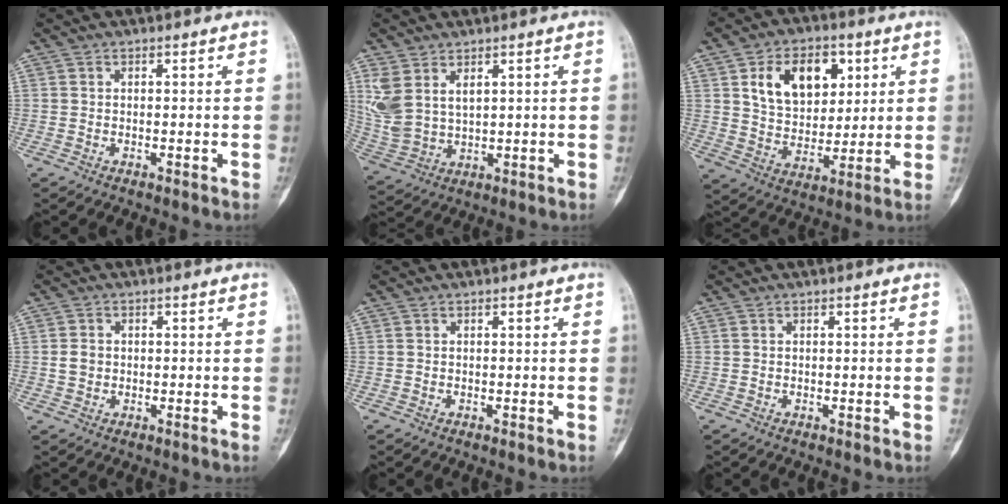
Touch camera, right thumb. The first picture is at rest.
{"total": 8.3, "force": [3.6, 5.0, 5.5], "torque": [-0.116, -0.009, 0.091]}
{"total": 14.5, "force": [5.2, 9.7, 9.4], "torque": [-0.111, -0.016, 0.095]}
{"total": 2.3, "force": [0.0, 1.9, 1.4], "torque": [-0.023, 0.004, -0.001]}
{"total": 0.0}
{"total": 0.0}